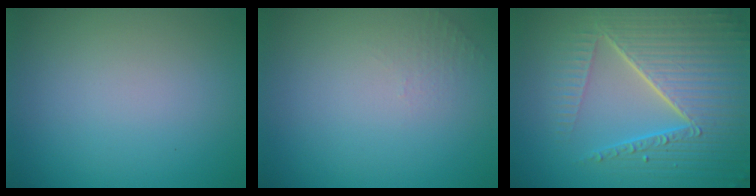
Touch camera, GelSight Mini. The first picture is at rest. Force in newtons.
{"total": 0.5, "press": 0.4, "slide": 0.4}
{"total": 8.8, "press": 6.1, "slide": 6.4}